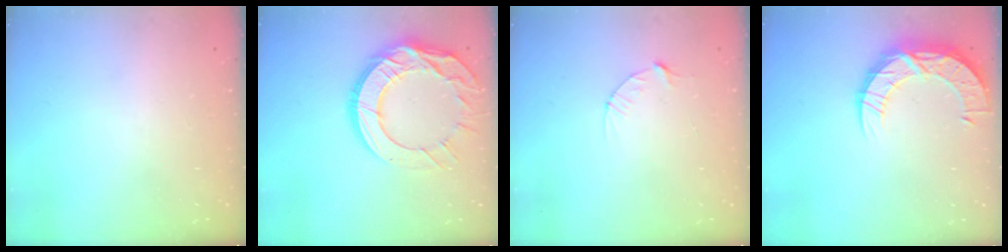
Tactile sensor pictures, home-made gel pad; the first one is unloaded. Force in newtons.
{"total": 17.2, "press": 17.1, "slide": 1.4}
{"total": 3.2, "press": 3.2, "slide": 0.3}
{"total": 12.8, "press": 12.8, "slide": 0.9}